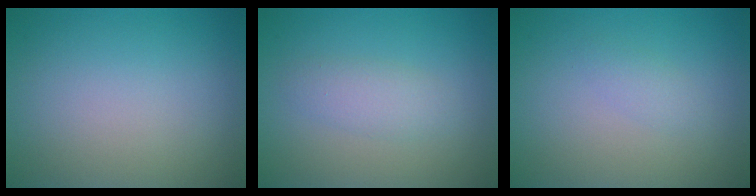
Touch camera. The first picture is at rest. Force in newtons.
{"total": 2.1, "press": 2.1, "slide": 0.1}
{"total": 1.1, "press": 1.1, "slide": 0.0}